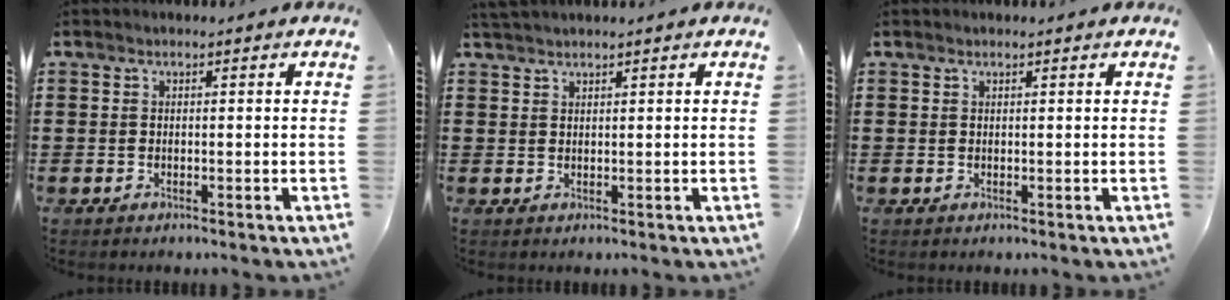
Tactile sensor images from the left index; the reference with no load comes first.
{"total": 1.5, "force": [1.4, -0.1, 0.6], "torque": [-0.014, 0.000, 0.027]}
{"total": 0.5, "force": [0.4, 0.0, 0.3], "torque": [-0.008, -0.001, 0.009]}